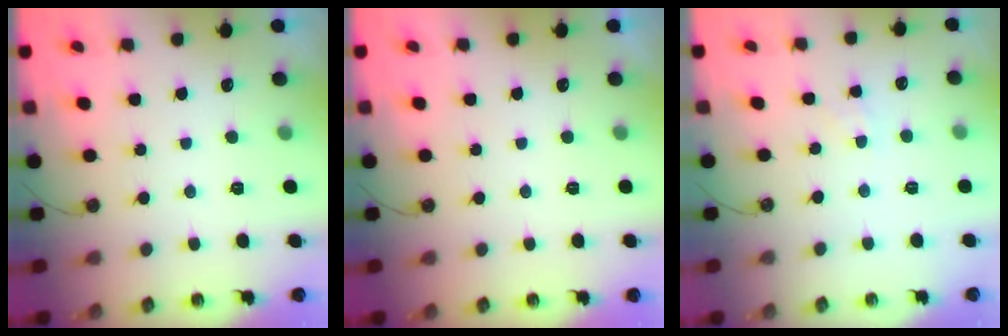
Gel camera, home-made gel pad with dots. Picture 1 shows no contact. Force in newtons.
{"total": 0.0}
{"total": 2.4, "press": 2.4, "slide": 0.2}